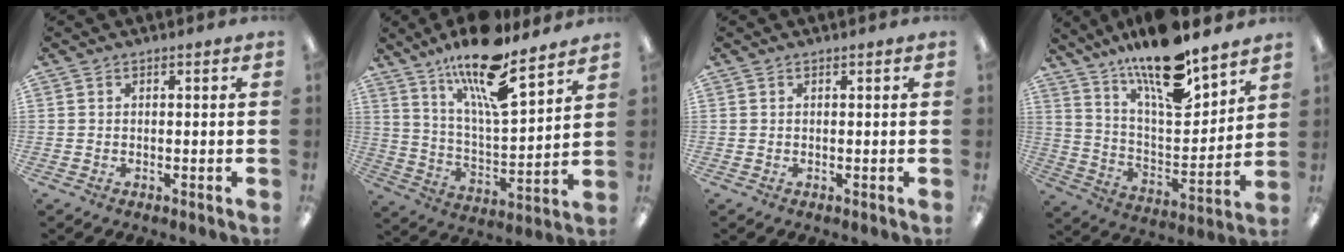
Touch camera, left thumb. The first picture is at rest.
{"total": 18.0, "force": [13.6, 4.5, 10.9], "torque": [-0.195, -0.082, 0.228]}
{"total": 0.0}
{"total": 18.0, "force": [14.1, 5.0, 10.1], "torque": [-0.183, -0.091, 0.240]}